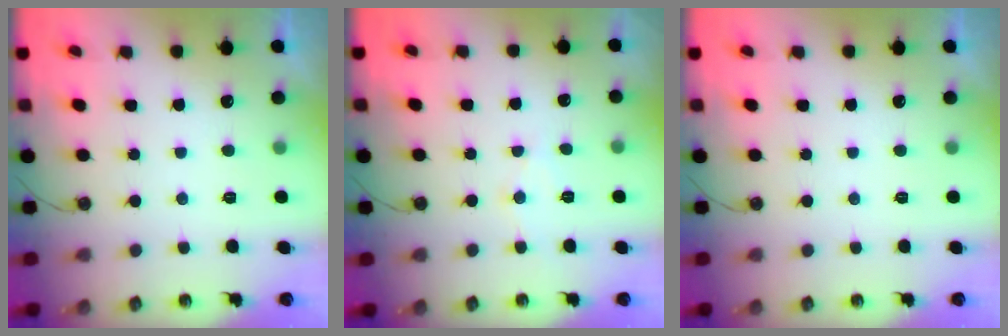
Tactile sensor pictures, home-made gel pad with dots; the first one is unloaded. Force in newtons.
{"total": 6.2, "press": 6.2, "slide": 0.4}
{"total": 0.0}